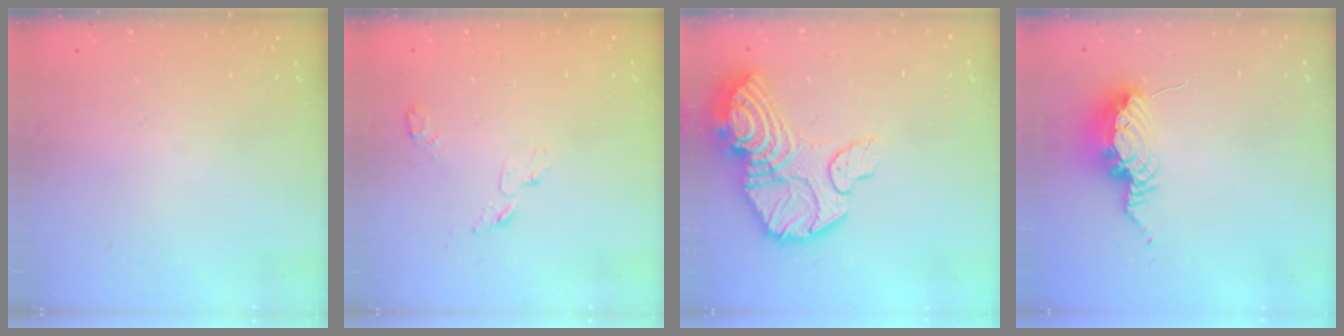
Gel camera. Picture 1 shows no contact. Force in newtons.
{"total": 3.9, "press": 3.8, "slide": 0.4}
{"total": 21.4, "press": 21.3, "slide": 2.1}
{"total": 13.2, "press": 10.7, "slide": 7.8}